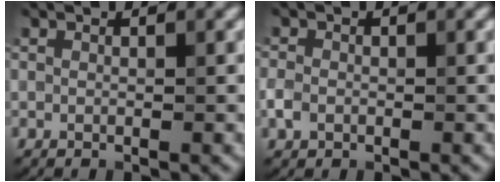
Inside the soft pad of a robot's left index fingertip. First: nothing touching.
{"total": 1.6, "force": [-0.6, 1.3, 0.8], "torque": [-0.013, -0.001, -0.017]}